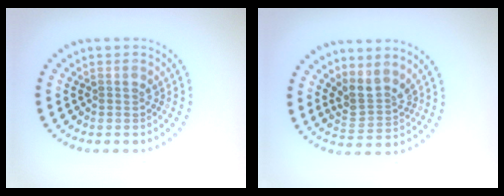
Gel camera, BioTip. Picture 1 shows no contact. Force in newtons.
{"total": 2.8, "press": 2.1, "slide": 1.9}